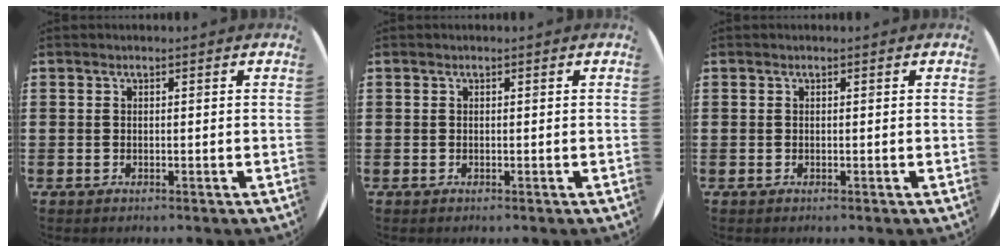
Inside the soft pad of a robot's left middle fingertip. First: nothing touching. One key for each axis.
{"total": 0.0}
{"total": 0.0}